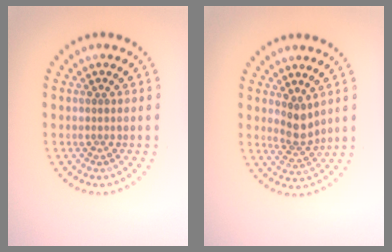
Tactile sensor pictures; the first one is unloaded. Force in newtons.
{"total": 2.5, "press": 1.9, "slide": 1.5}